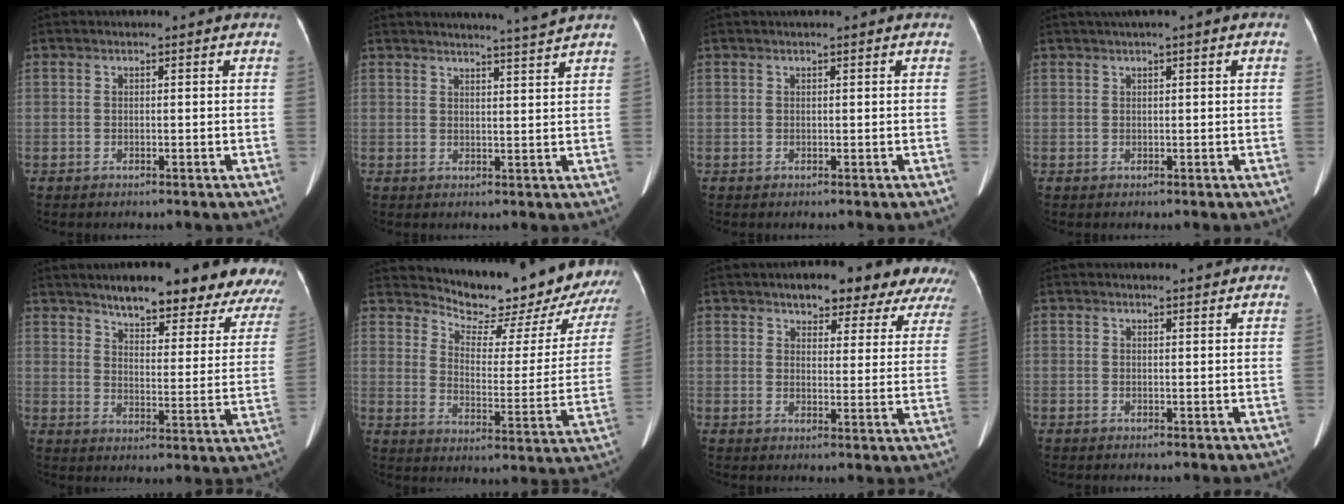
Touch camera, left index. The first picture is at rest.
{"total": 5.1, "force": [4.6, -1.8, 1.3], "torque": [-0.021, -0.011, 0.062]}
{"total": 1.1, "force": [0.9, -0.1, 0.7], "torque": [-0.008, 0.019, 0.017]}
{"total": 2.5, "force": [1.4, 0.0, 2.1], "torque": [-0.042, 0.019, 0.025]}
{"total": 22.9, "force": [20.5, 4.6, 9.2], "torque": [-0.097, -0.043, 0.239]}
{"total": 22.1, "force": [20.7, 4.2, 6.4], "torque": [-0.086, -0.082, 0.252]}
{"total": 15.1, "force": [13.0, 4.3, 6.2], "torque": [-0.045, 0.007, 0.139]}
{"total": 1.8, "force": [1.8, 0.1, 0.3], "torque": [-0.008, 0.004, 0.023]}